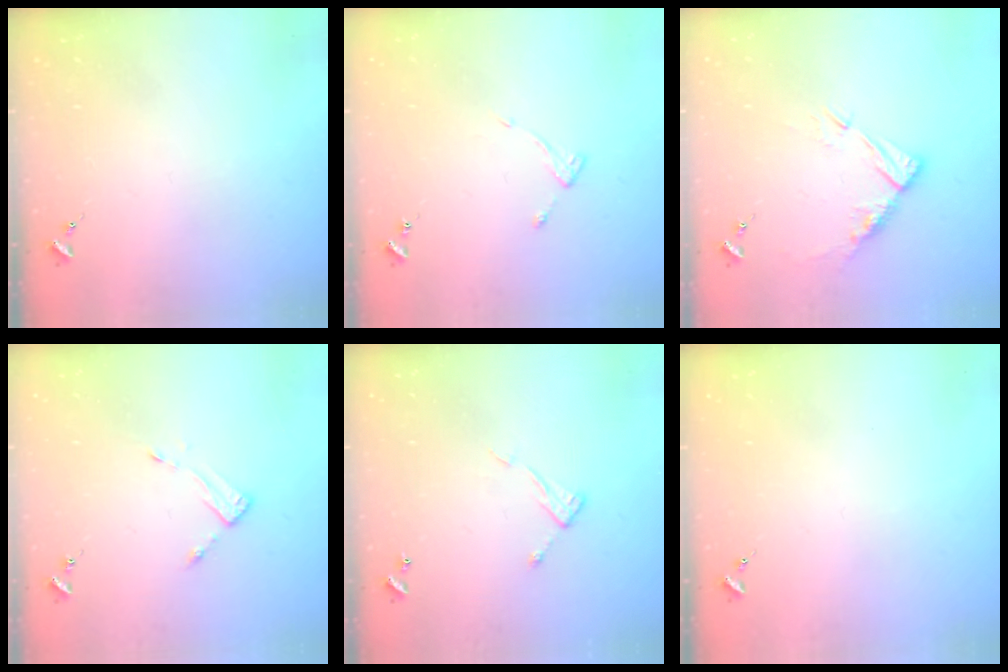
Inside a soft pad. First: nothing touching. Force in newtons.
{"total": 4.1, "press": 4.1, "slide": 0.5}
{"total": 10.2, "press": 10.1, "slide": 0.9}
{"total": 3.1, "press": 3.1, "slide": 0.3}
{"total": 7.3, "press": 7.3, "slide": 0.4}
{"total": 0.0}